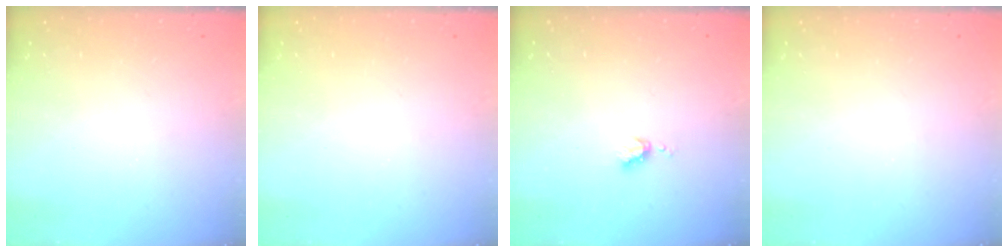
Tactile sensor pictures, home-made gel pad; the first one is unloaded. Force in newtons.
{"total": 0.0}
{"total": 3.8, "press": 3.7, "slide": 0.6}
{"total": 0.0}